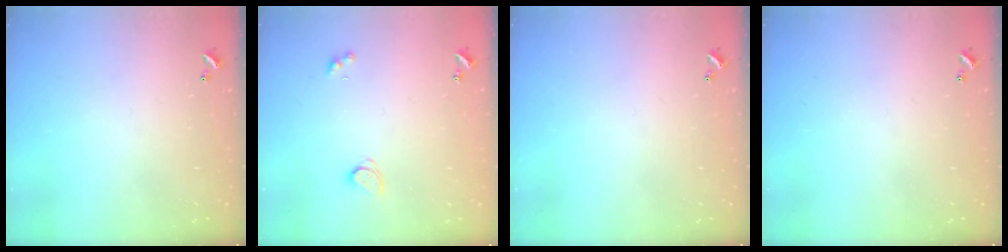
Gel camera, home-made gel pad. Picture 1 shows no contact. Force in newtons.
{"total": 2.6, "press": 2.6, "slide": 0.3}
{"total": 0.0}
{"total": 0.0}